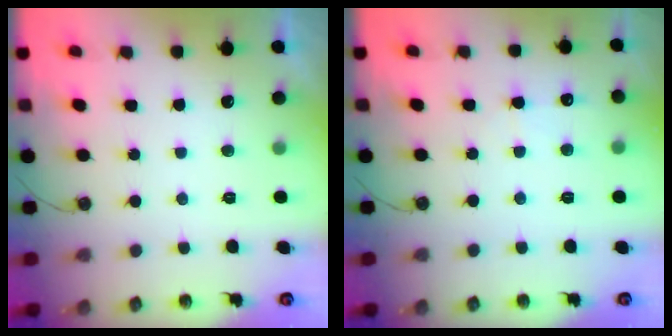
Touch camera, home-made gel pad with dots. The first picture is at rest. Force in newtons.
{"total": 4.2, "press": 4.2, "slide": 0.7}